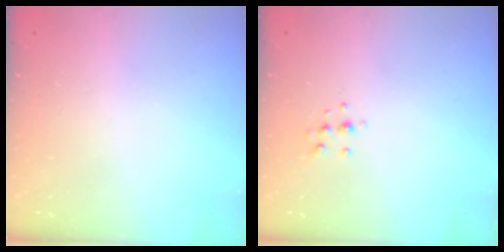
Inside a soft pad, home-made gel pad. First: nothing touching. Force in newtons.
{"total": 5.5, "press": 5.3, "slide": 1.5}